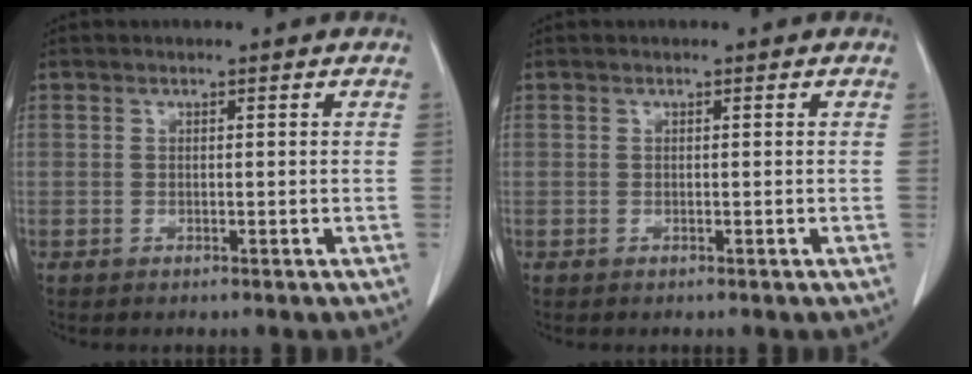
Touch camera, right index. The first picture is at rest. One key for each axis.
{"total": 0.0}